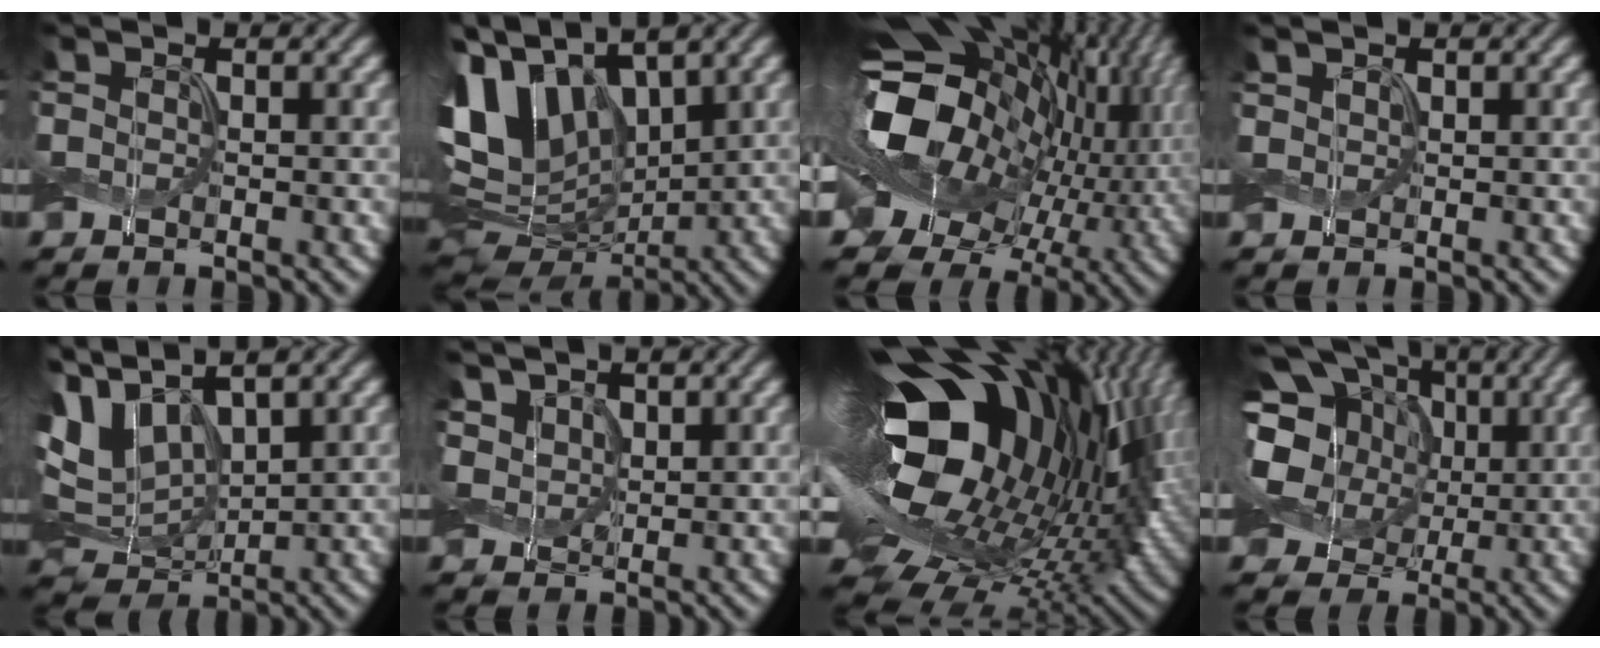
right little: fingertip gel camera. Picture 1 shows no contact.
{"total": 13.8, "force": [4.6, 9.0, 9.4], "torque": [-0.206, 0.012, 0.091]}
{"total": 19.2, "force": [0.5, 13.8, 13.3], "torque": [-0.261, -0.020, 0.022]}
{"total": 0.5, "force": [0.4, 0.3, 0.1], "torque": [-0.002, 0.002, 0.010]}
{"total": 8.0, "force": [3.5, 4.7, 5.4], "torque": [-0.134, 0.015, 0.067]}
{"total": 3.2, "force": [1.7, 2.2, 1.5], "torque": [-0.044, 0.011, 0.023]}
{"total": 20.7, "force": [4.5, 12.0, 16.2], "torque": [-0.284, -0.019, 0.083]}
{"total": 13.9, "force": [1.9, 11.7, 7.2], "torque": [-0.183, 0.041, 0.012]}